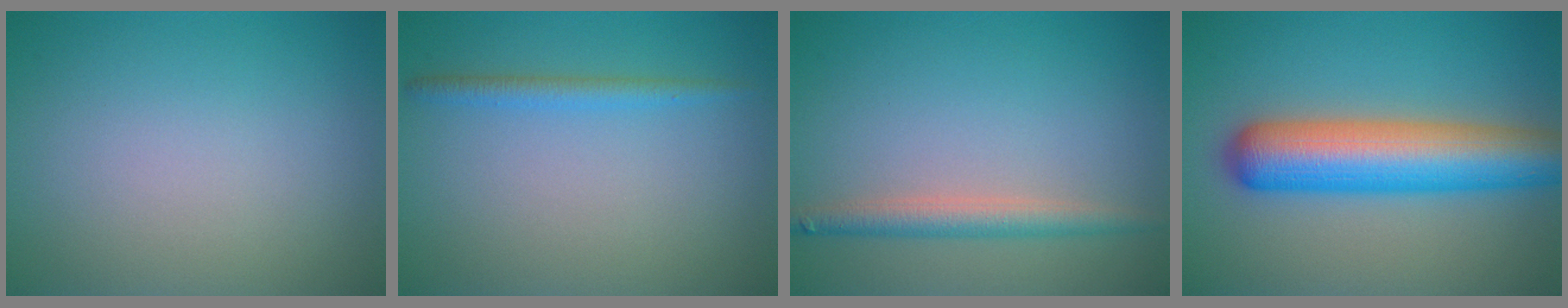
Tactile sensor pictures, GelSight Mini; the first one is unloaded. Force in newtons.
{"total": 1.6, "press": 1.6, "slide": 0.1}
{"total": 2.6, "press": 2.6, "slide": 0.1}
{"total": 9.1, "press": 9.1, "slide": 0.2}